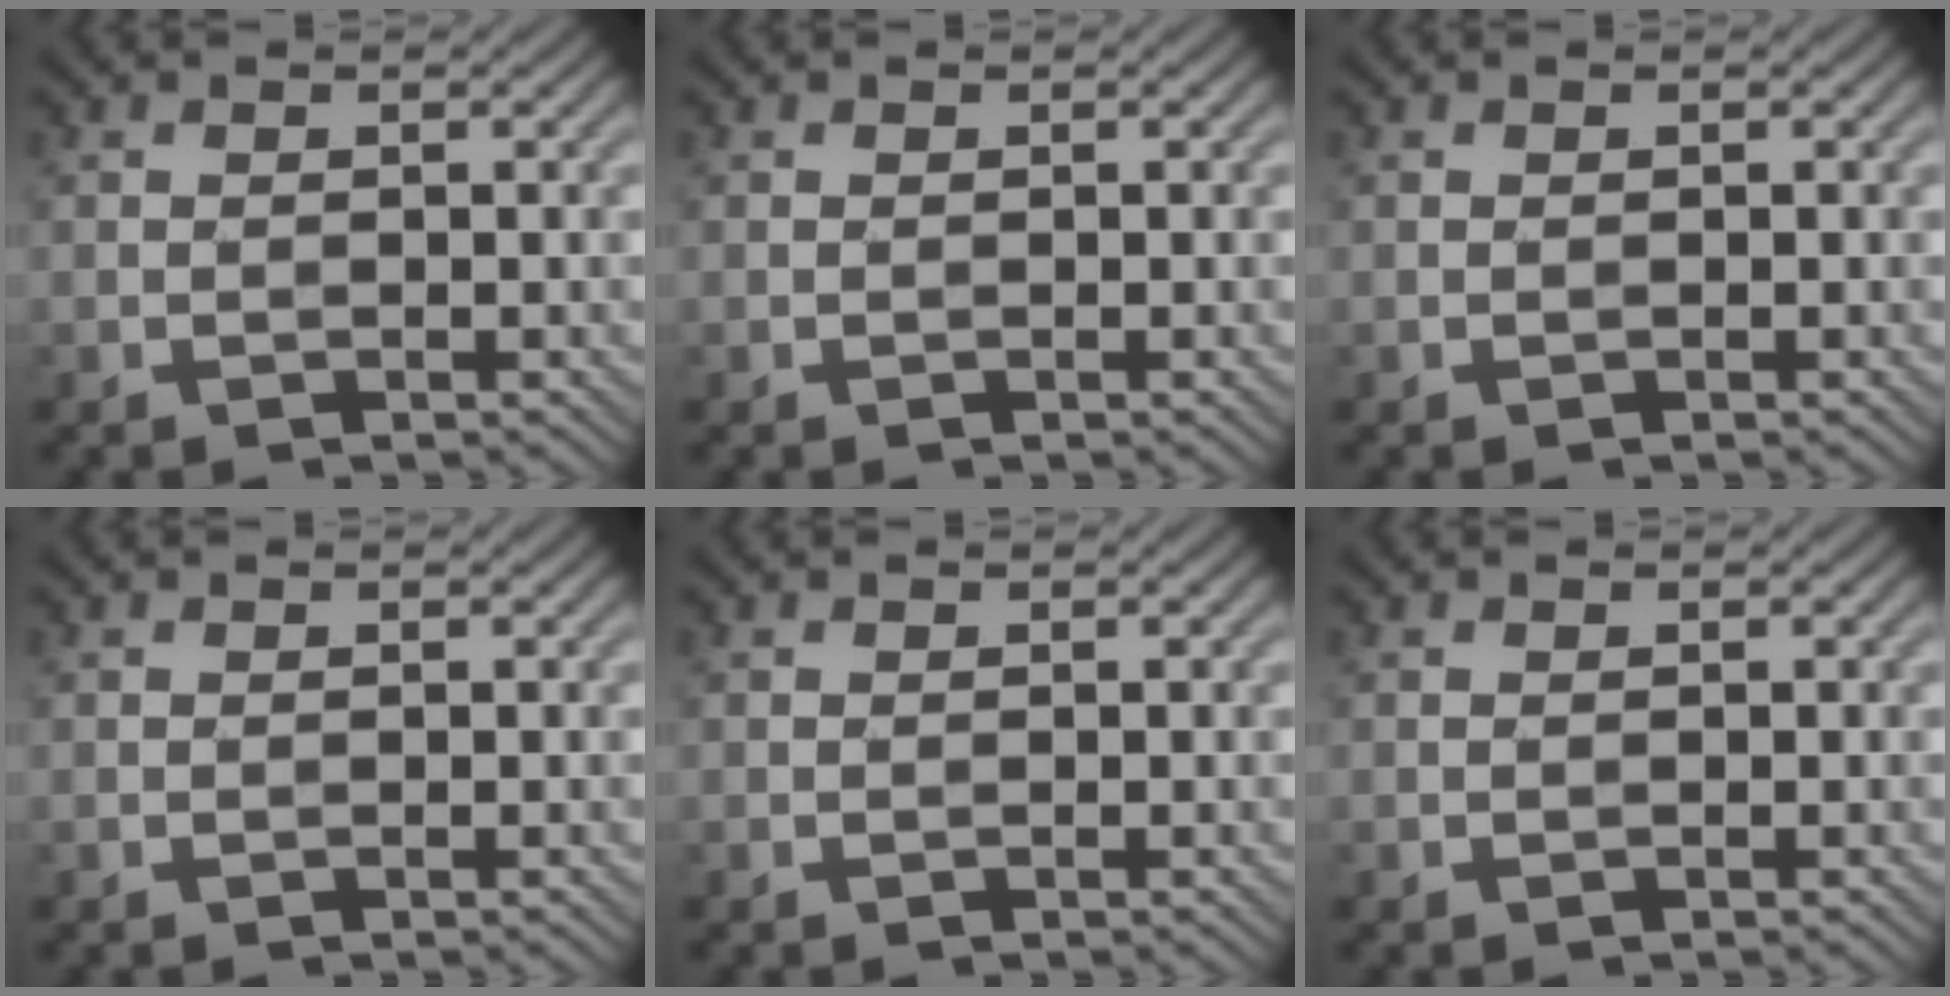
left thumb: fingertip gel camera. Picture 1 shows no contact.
{"total": 0.0}
{"total": 0.0}
{"total": 0.0}
{"total": 0.0}
{"total": 0.0}